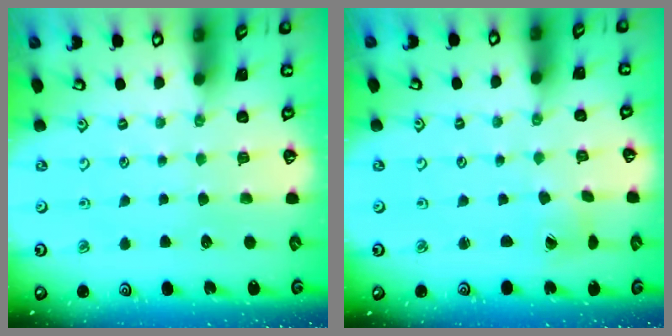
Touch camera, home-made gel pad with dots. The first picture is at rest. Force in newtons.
{"total": 2.2, "press": 2.2, "slide": 0.2}